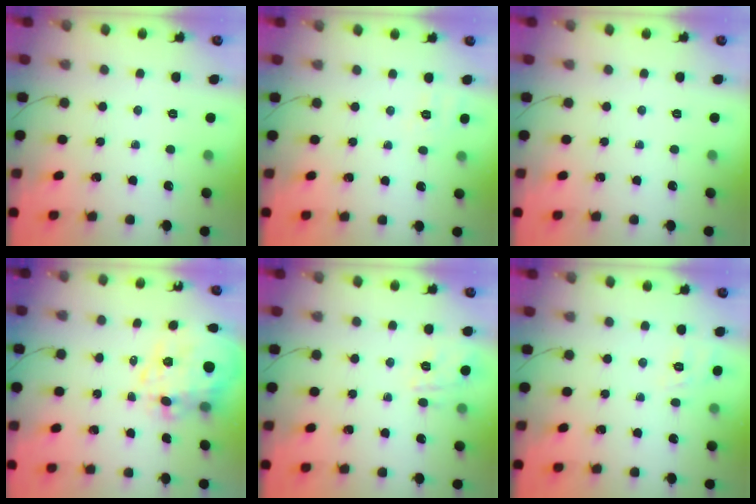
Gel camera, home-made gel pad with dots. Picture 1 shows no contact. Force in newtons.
{"total": 6.8, "press": 6.4, "slide": 2.1}
{"total": 0.0}
{"total": 12.2, "press": 12.0, "slide": 2.2}
{"total": 2.9, "press": 2.7, "slide": 1.2}
{"total": 2.0, "press": 0.6, "slide": 1.9}